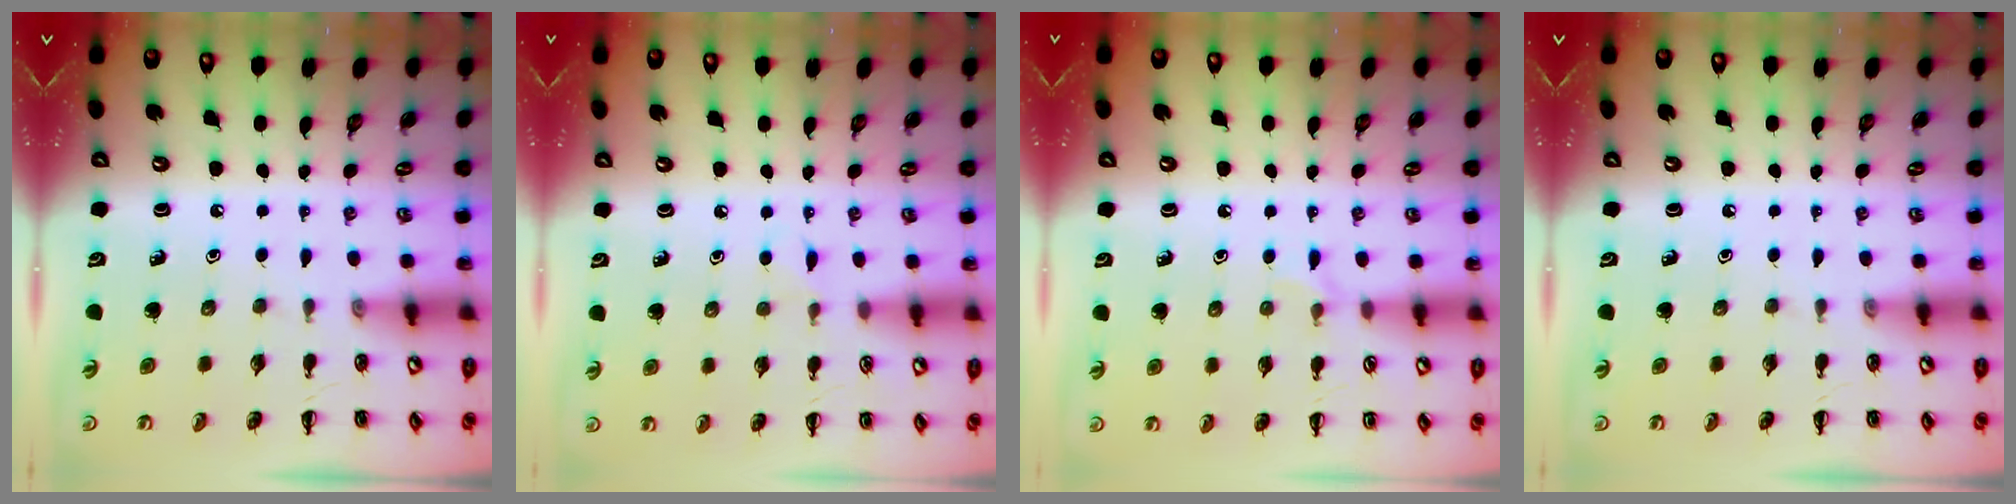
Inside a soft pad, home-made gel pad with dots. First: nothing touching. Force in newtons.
{"total": 3.7, "press": 3.6, "slide": 1.2}
{"total": 4.9, "press": 4.6, "slide": 1.8}
{"total": 0.0}